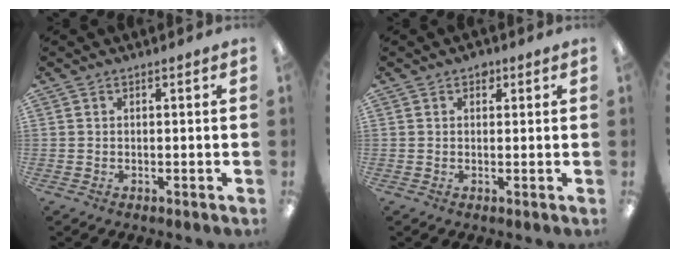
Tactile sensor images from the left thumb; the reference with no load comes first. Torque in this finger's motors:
{"motor_torque": [0.19, 0.07, 0.61, -0.15, 0.00]}